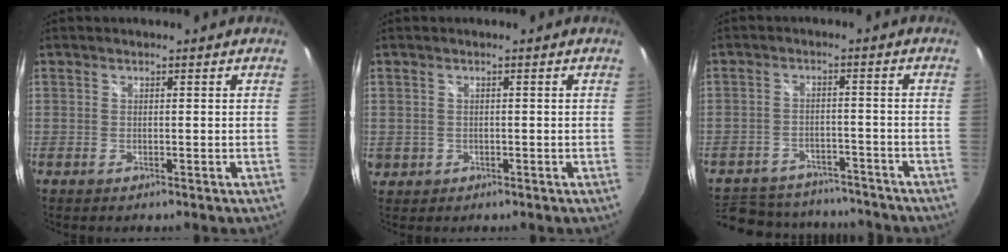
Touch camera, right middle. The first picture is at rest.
{"total": 2.6, "force": [-0.2, 2.4, 0.8], "torque": [-0.017, -0.002, 0.000]}
{"total": 19.1, "force": [-15.9, 8.2, 6.7], "torque": [-0.160, 0.017, -0.212]}